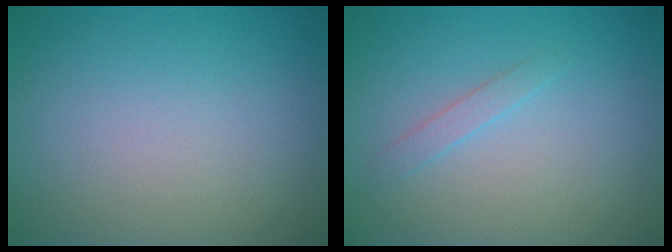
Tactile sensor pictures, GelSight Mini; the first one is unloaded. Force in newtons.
{"total": 1.0, "press": 1.0, "slide": 0.0}